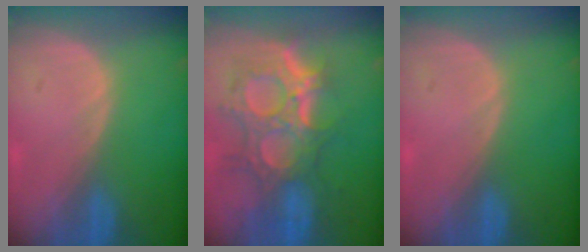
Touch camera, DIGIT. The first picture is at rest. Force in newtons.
{"total": 11.9, "press": 10.7, "slide": 5.3}
{"total": 0.0}